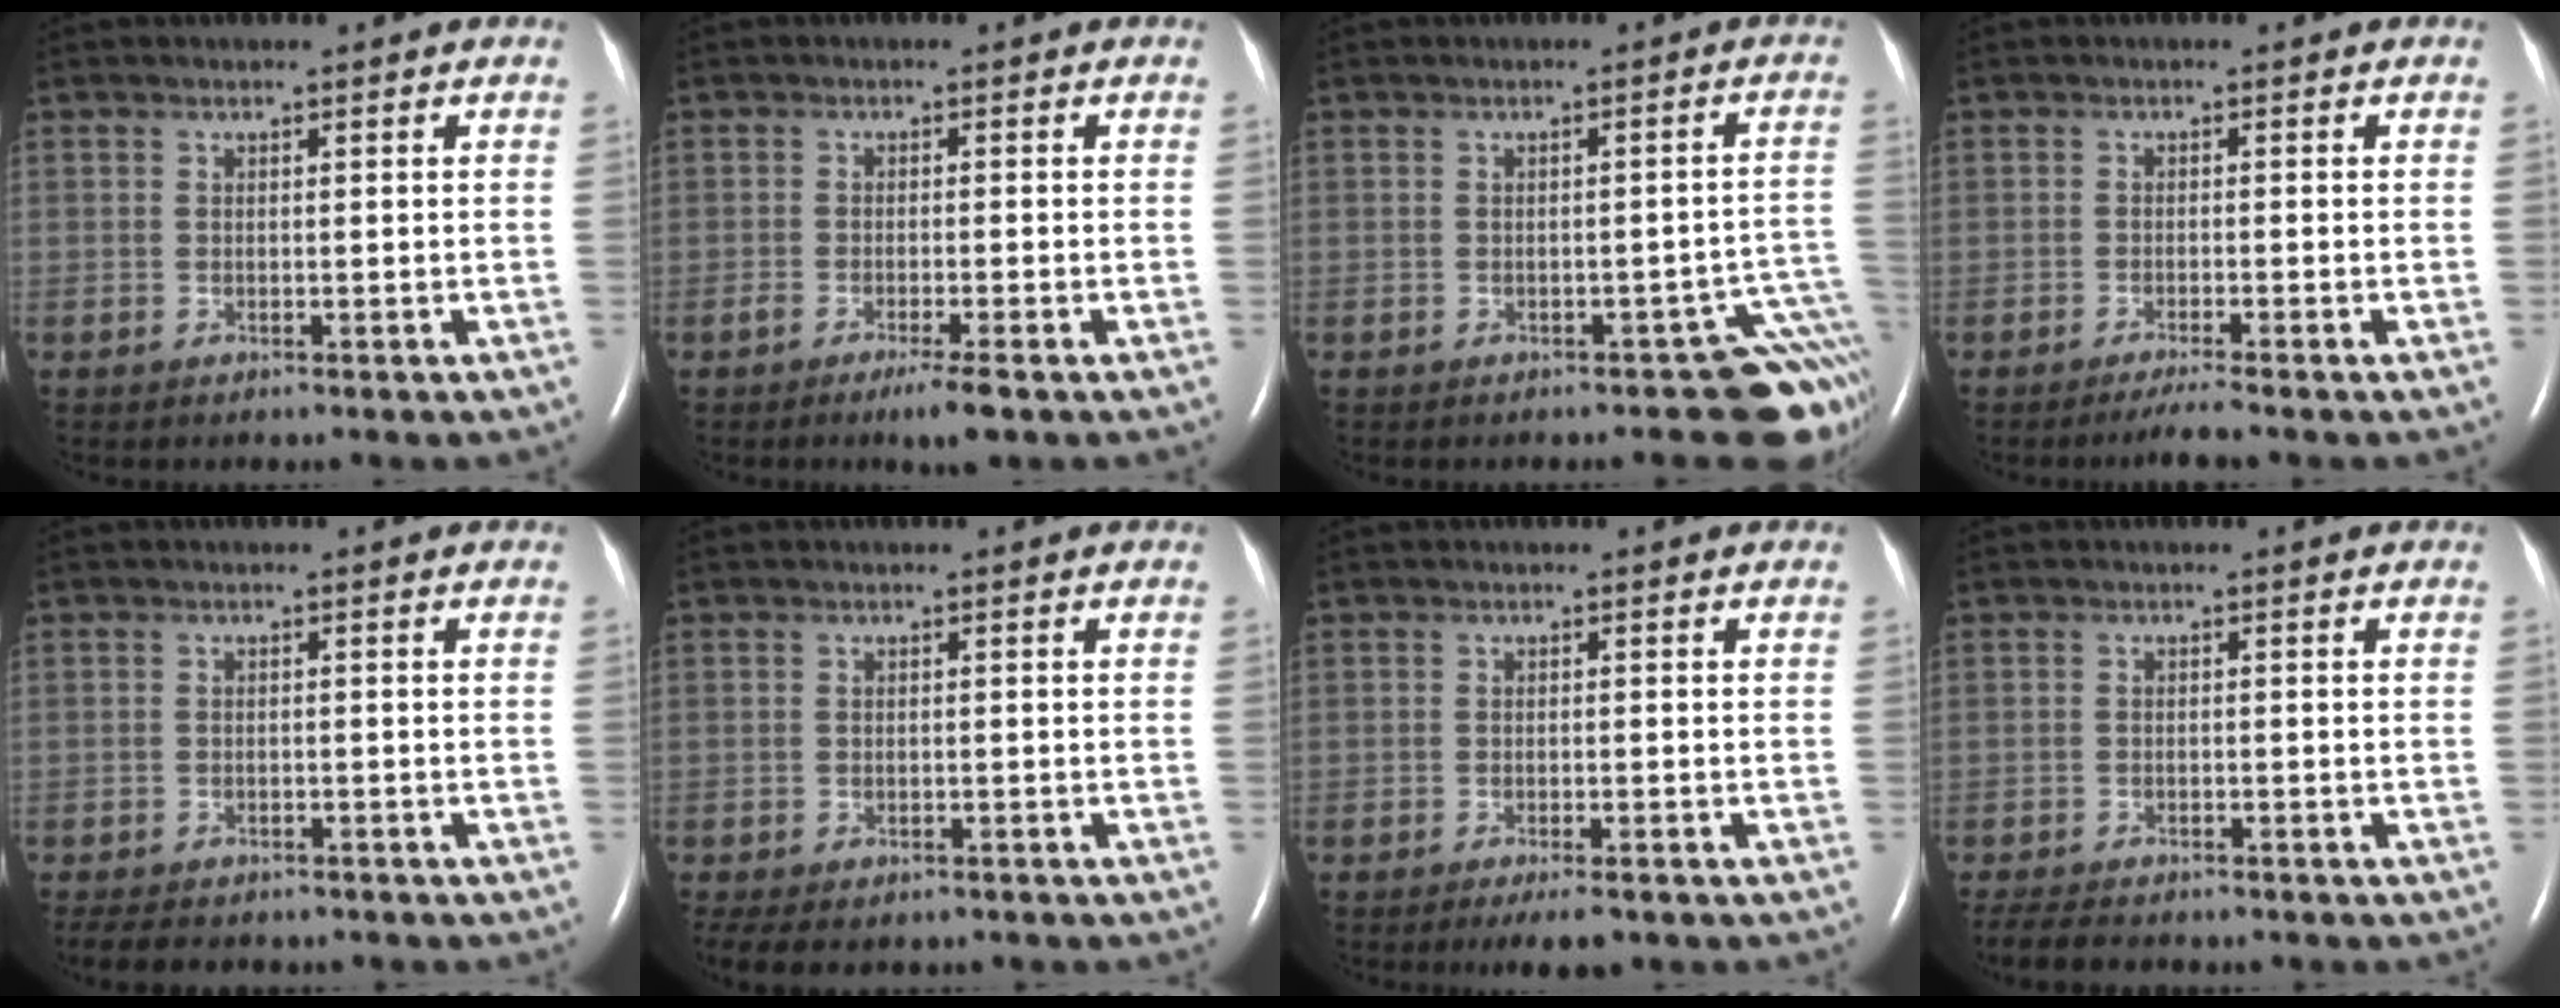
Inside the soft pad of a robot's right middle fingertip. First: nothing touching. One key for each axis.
{"total": 3.5, "fx": -2.2, "fy": 0.1, "fz": 2.6, "tx": -0.046, "ty": -0.009, "tz": -0.037}
{"total": 6.0, "fx": -4.6, "fy": 2.0, "fz": 3.4, "tx": -0.010, "ty": 0.026, "tz": -0.052}
{"total": 2.7, "fx": -2.4, "fy": -0.6, "fz": 1.3, "tx": -0.029, "ty": -0.009, "tz": -0.044}
{"total": 9.3, "fx": -7.9, "fy": 3.3, "fz": 3.7, "tx": -0.070, "ty": -0.004, "tz": -0.103}
{"total": 9.0, "fx": -6.9, "fy": 4.3, "fz": 3.9, "tx": -0.078, "ty": -0.005, "tz": -0.087}
{"total": 4.0, "fx": -3.0, "fy": 1.0, "fz": 2.4, "tx": -0.034, "ty": -0.006, "tz": -0.042}
{"total": 7.3, "fx": -6.3, "fy": 2.0, "fz": 3.0, "tx": -0.053, "ty": -0.010, "tz": -0.095}